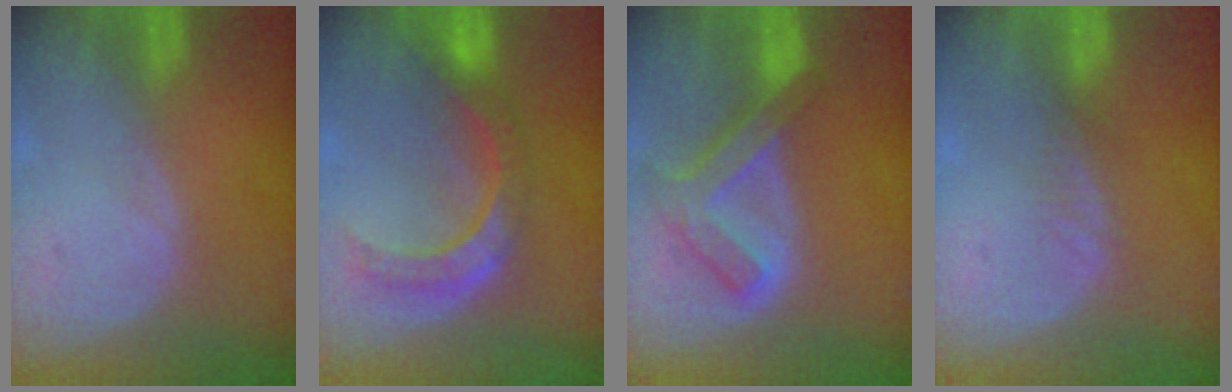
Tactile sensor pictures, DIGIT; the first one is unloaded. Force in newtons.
{"total": 8.5, "press": 7.2, "slide": 4.6}
{"total": 7.6, "press": 6.5, "slide": 4.0}
{"total": 1.3, "press": 1.1, "slide": 0.7}